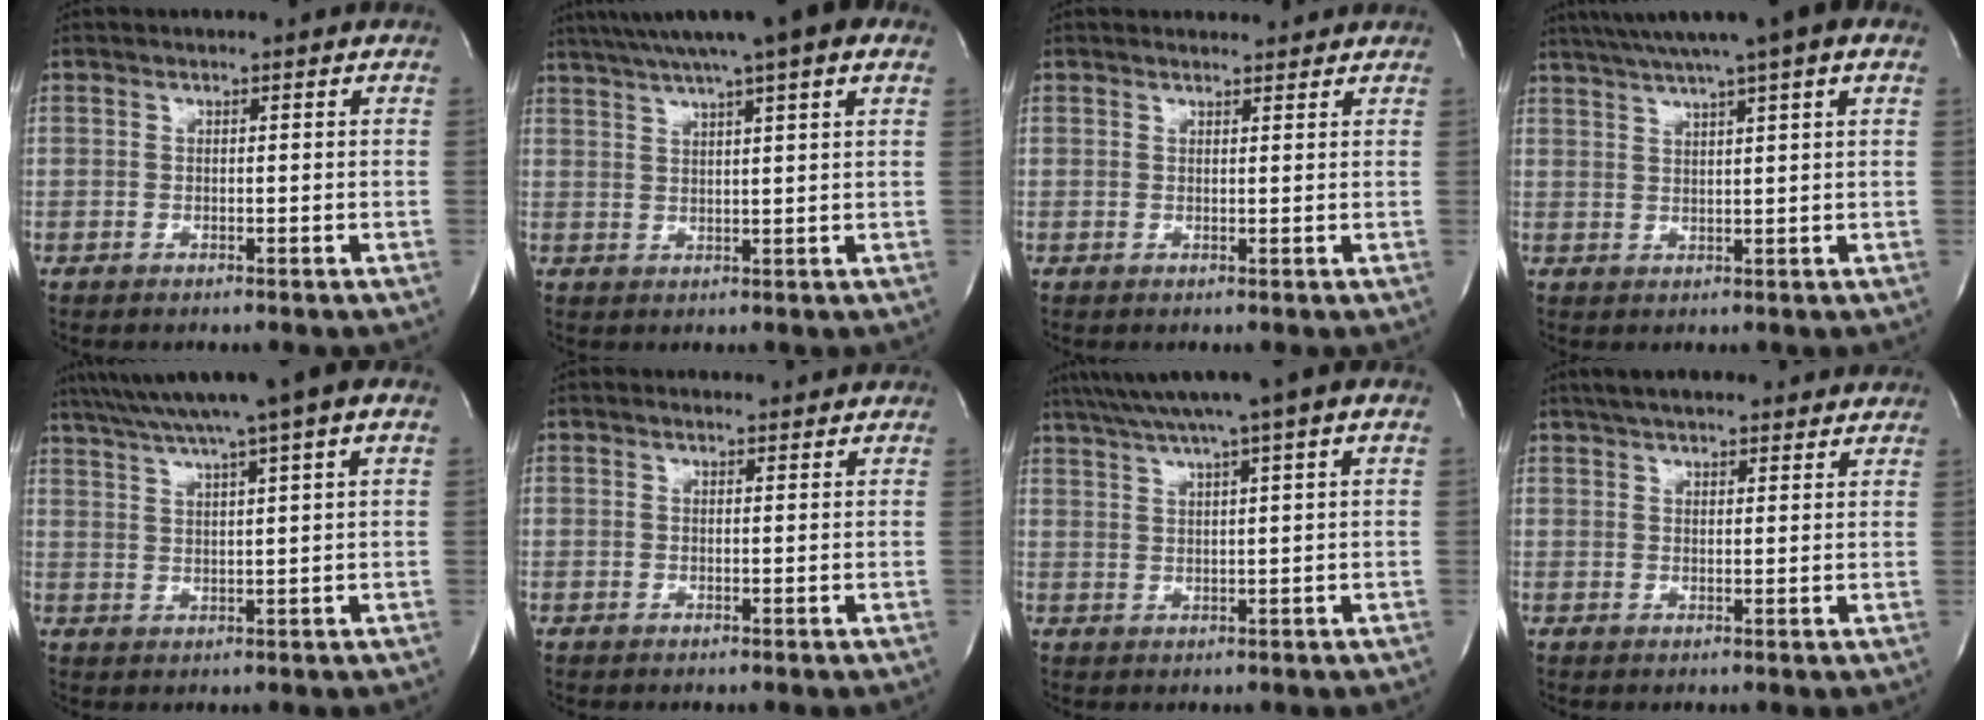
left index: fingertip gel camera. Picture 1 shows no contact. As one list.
[{"total": 12.9, "force": [9.2, 0.4, 9.0], "torque": [-0.151, 0.039, 0.126]}, {"total": 3.6, "force": [3.5, 0.7, 0.6], "torque": [-0.013, 0.016, 0.045]}, {"total": 12.0, "force": [8.5, 0.0, 8.4], "torque": [-0.145, 0.037, 0.116]}, {"total": 12.9, "force": [9.6, -0.8, 8.7], "torque": [-0.150, 0.034, 0.136]}, {"total": 1.8, "force": [1.8, 0.4, 0.1], "torque": [-0.013, 0.007, 0.025]}, {"total": 10.7, "force": [7.7, -1.0, 7.4], "torque": [-0.129, 0.033, 0.111]}, {"total": 13.1, "force": [11.2, 2.9, 6.1], "torque": [-0.089, 0.037, 0.152]}]